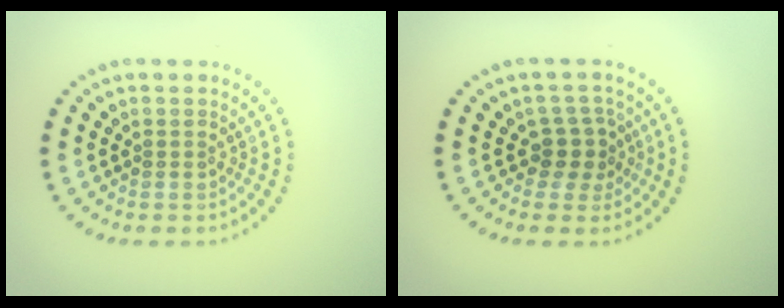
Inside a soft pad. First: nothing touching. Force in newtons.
{"total": 2.5, "press": 2.1, "slide": 1.4}